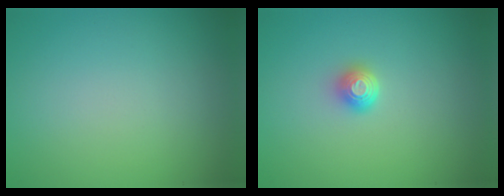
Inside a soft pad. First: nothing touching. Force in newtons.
{"total": 1.6, "press": 1.3, "slide": 0.9}